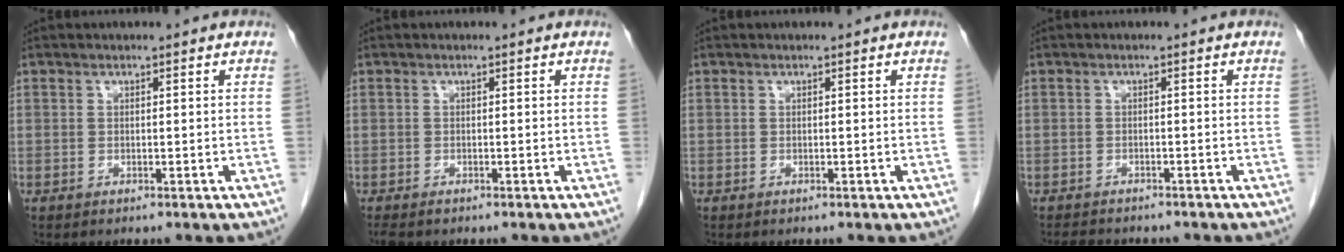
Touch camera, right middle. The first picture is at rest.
{"total": 1.8, "force": [-1.4, 0.7, 0.8], "torque": [-0.016, -0.006, -0.021]}
{"total": 0.0}
{"total": 5.7, "force": [-5.0, 1.8, 2.1], "torque": [-0.036, -0.006, -0.064]}